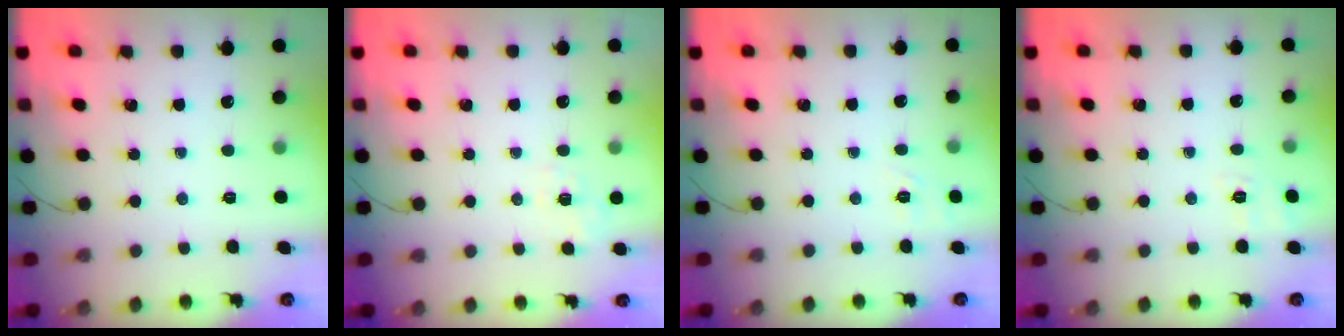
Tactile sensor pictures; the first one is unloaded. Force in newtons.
{"total": 2.5, "press": 1.8, "slide": 1.7}
{"total": 1.8, "press": 0.3, "slide": 1.8}
{"total": 2.3, "press": 1.2, "slide": 1.9}